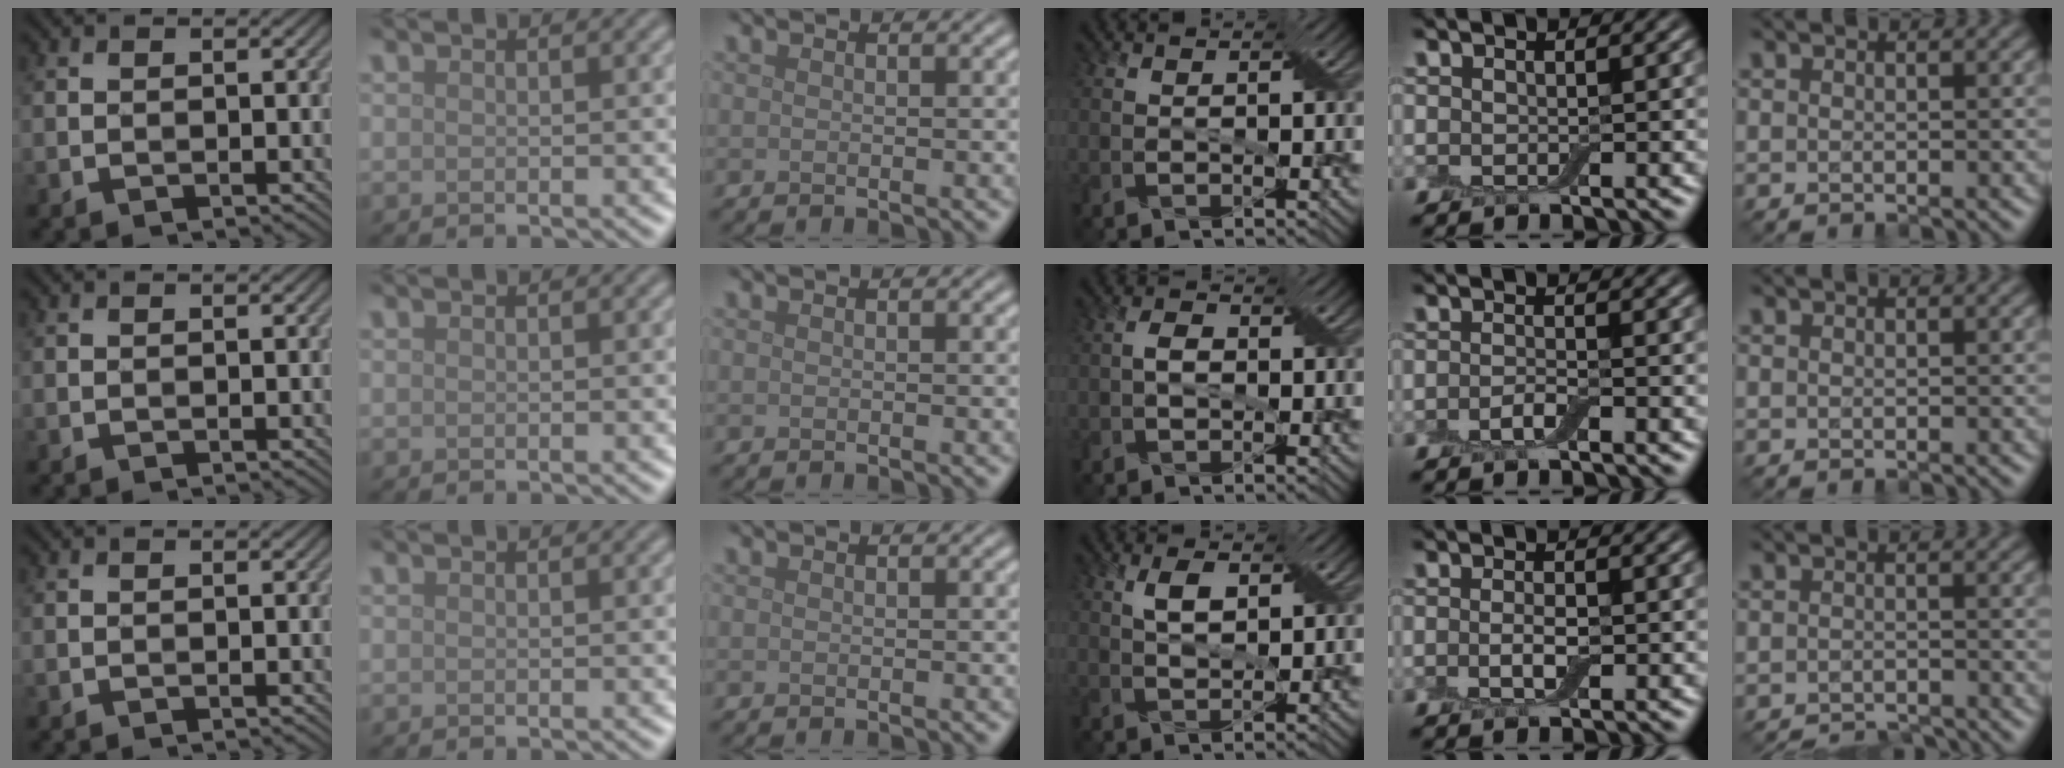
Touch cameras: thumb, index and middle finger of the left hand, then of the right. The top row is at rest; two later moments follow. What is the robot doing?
{"motion": "fold", "object": "apron"}